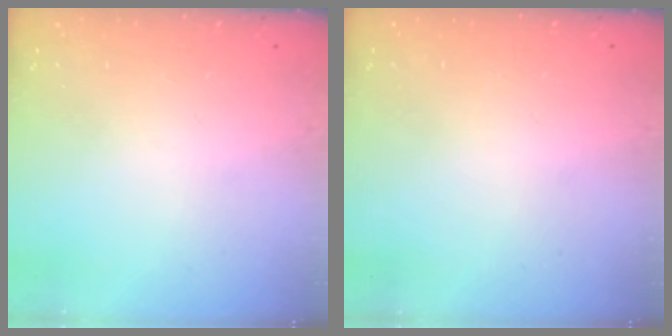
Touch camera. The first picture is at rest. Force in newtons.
{"total": 2.6, "press": 2.6, "slide": 0.2}